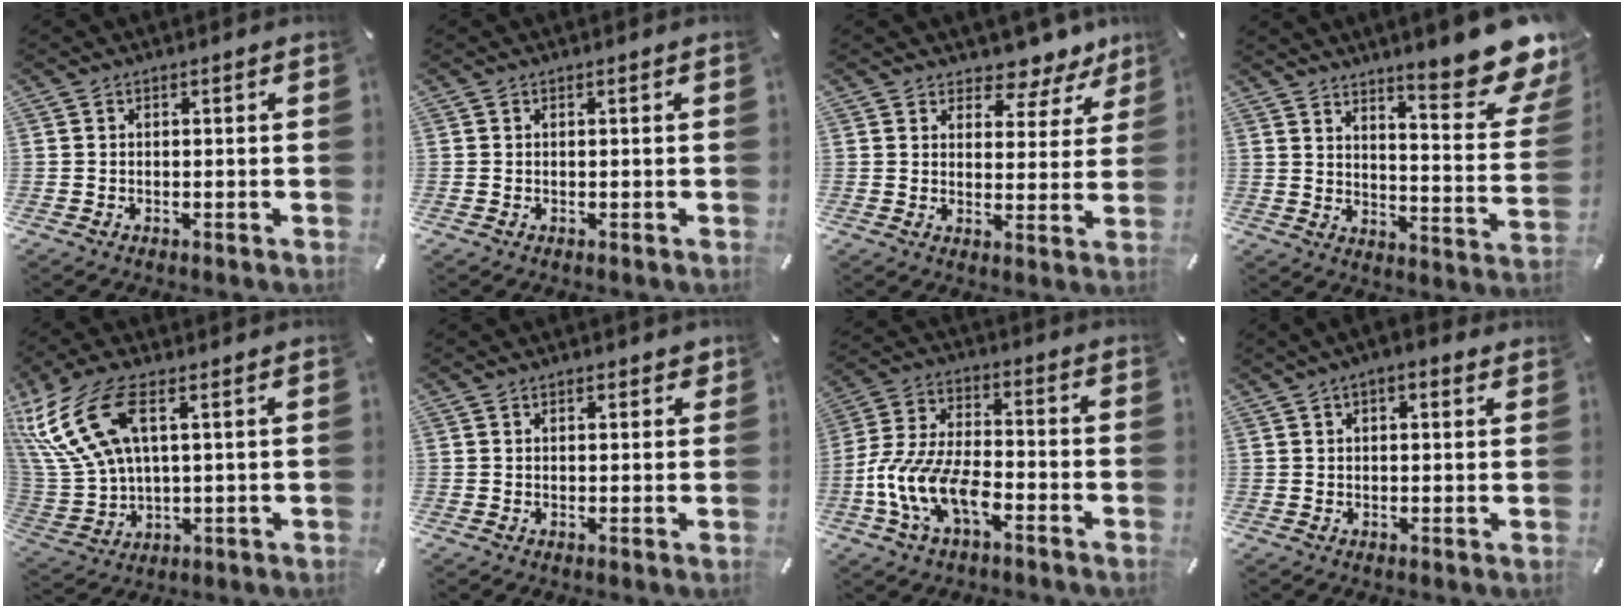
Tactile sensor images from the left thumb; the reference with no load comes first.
{"total": 0.0}
{"total": 6.1, "force": [5.2, 2.8, 1.6], "torque": [-0.008, -0.051, 0.085]}
{"total": 14.6, "force": [11.2, 3.7, 8.6], "torque": [-0.111, -0.108, 0.182]}
{"total": 16.6, "force": [6.8, 8.3, 12.7], "torque": [-0.292, -0.017, 0.123]}
{"total": 1.8, "force": [1.0, 1.2, 0.9], "torque": [-0.010, 0.002, 0.016]}
{"total": 12.5, "force": [-6.0, 6.6, 8.7], "torque": [-0.191, 0.016, -0.111]}
{"total": 3.6, "force": [1.6, 1.7, 2.7], "torque": [-0.047, 0.004, 0.025]}